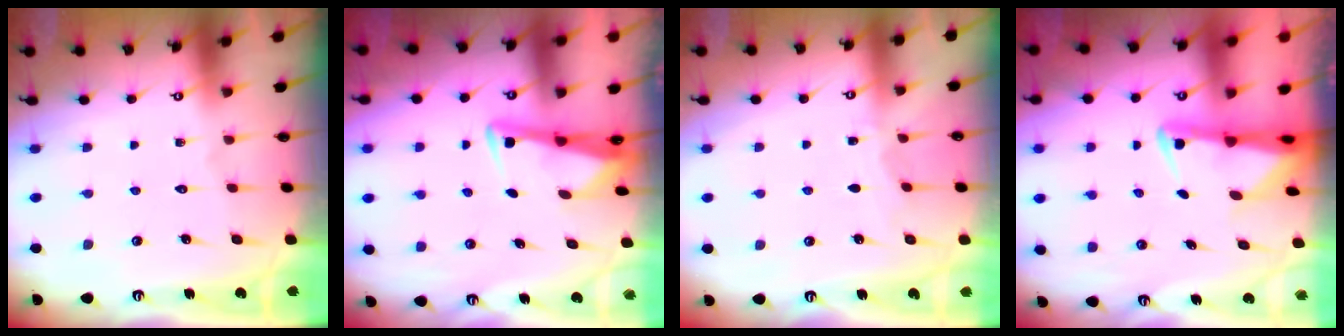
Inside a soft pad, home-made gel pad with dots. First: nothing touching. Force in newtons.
{"total": 3.3, "press": 3.2, "slide": 0.5}
{"total": 4.2, "press": 4.2, "slide": 0.6}
{"total": 2.5, "press": 2.4, "slide": 0.5}